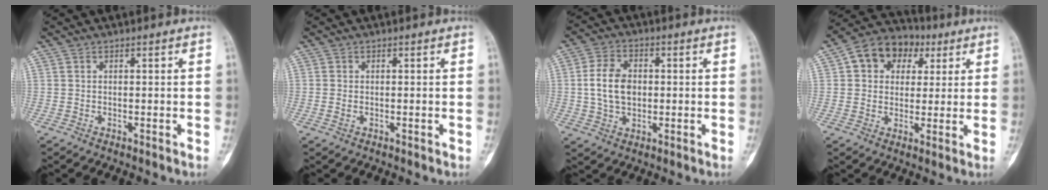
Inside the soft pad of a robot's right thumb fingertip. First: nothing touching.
{"total": 0.9, "force": [-0.2, 0.7, 0.7], "torque": [-0.016, 0.000, -0.002]}
{"total": 8.6, "force": [0.2, 6.1, 6.1], "torque": [-0.103, 0.008, 0.003]}
{"total": 12.1, "force": [3.9, 9.6, 6.1], "torque": [-0.060, 0.009, 0.053]}